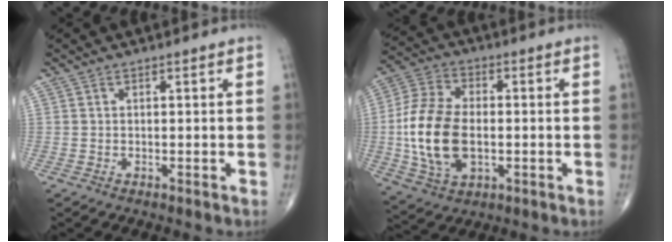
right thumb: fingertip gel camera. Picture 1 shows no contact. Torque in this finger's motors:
{"motor_torque": [0.35, 0.48, 1.70, 0.04, 0.48]}